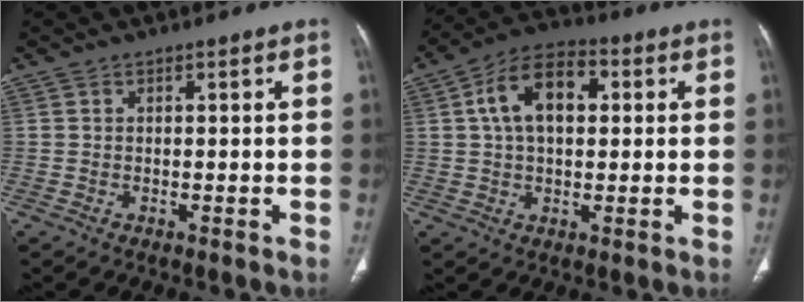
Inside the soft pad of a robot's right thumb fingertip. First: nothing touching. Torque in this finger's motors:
{"motor_torque": [0.15, 2.12, 0.99, 0.13, 0.11]}